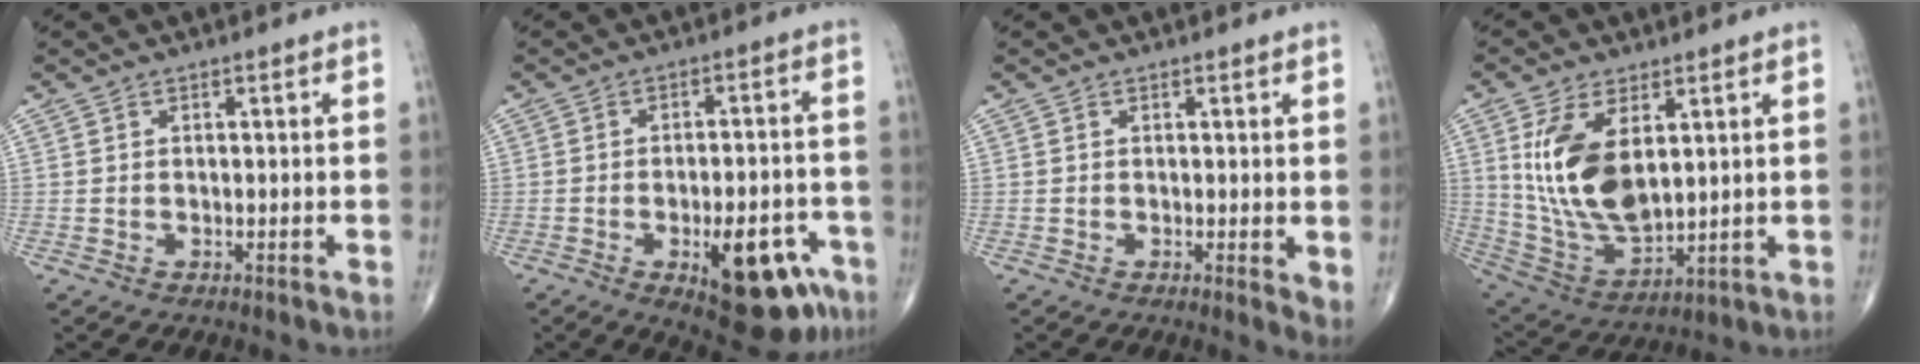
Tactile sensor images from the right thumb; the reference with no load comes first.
{"total": 15.6, "force": [-6.8, 6.4, 12.4], "torque": [-0.133, 0.028, -0.080]}
{"total": 2.8, "force": [0.3, 1.0, 2.6], "torque": [-0.037, -0.010, 0.001]}
{"total": 15.5, "force": [4.0, 8.1, 12.6], "torque": [-0.235, -0.021, 0.096]}